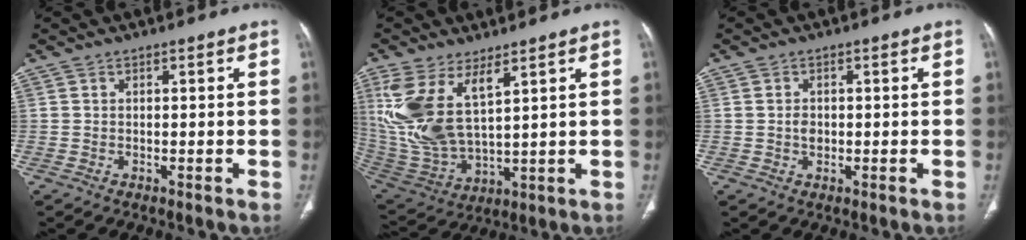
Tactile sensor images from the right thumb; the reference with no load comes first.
{"total": 14.8, "force": [6.4, 6.5, 11.6], "torque": [-0.252, -0.025, 0.148]}
{"total": 1.7, "force": [0.0, 1.3, 1.1], "torque": [-0.016, 0.001, 0.000]}